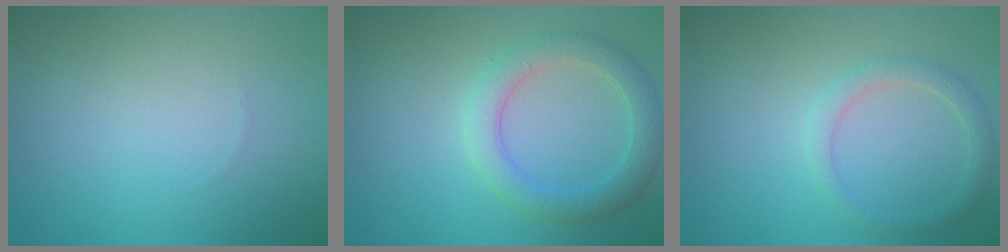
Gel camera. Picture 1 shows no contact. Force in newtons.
{"total": 3.5, "press": 3.5, "slide": 0.3}
{"total": 1.7, "press": 1.7, "slide": 0.1}